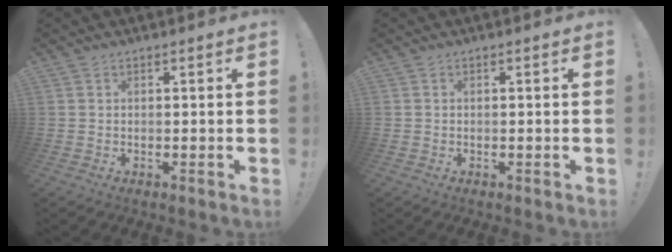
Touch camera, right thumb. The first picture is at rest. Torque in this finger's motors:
{"motor_torque": [-0.13, 0.00, 0.36, -0.20, 0.00]}